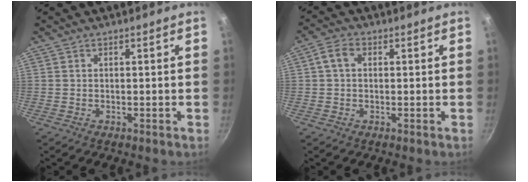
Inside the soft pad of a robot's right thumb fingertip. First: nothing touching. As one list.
[{"total": 3.5, "force": [0.6, 2.4, 2.5], "torque": [-0.050, 0.014, 0.008]}]